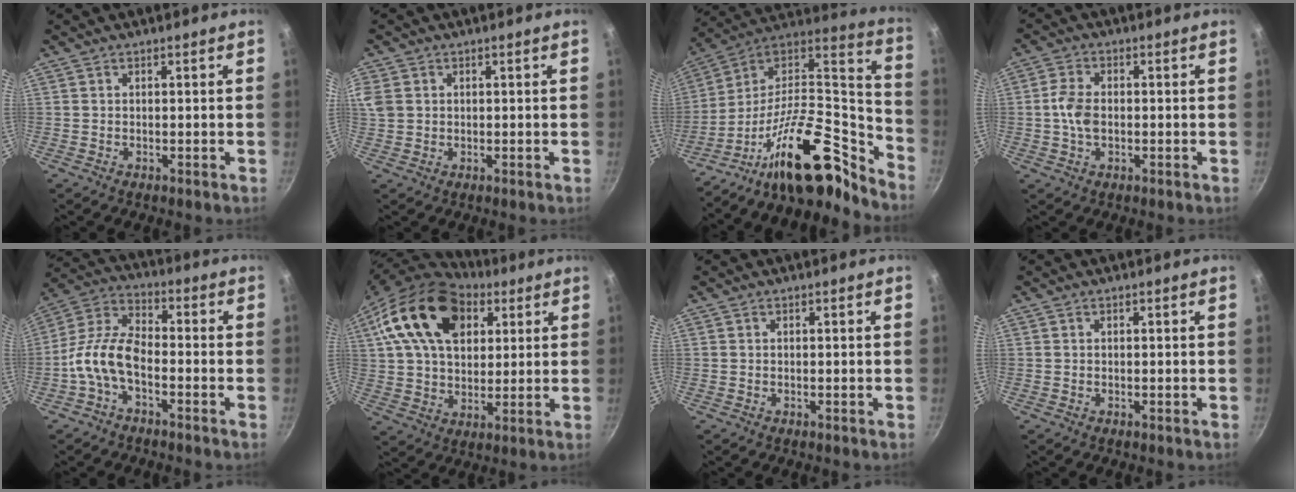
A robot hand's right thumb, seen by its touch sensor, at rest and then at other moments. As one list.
[{"total": 6.4, "force": [1.6, 5.3, 3.4], "torque": [-0.076, 0.008, 0.033]}, {"total": 25.0, "force": [-17.1, 9.5, 15.6], "torque": [-0.174, 0.115, -0.303]}, {"total": 5.2, "force": [-0.4, 3.2, 4.0], "torque": [-0.081, 0.013, -0.013]}, {"total": 9.8, "force": [-3.8, 5.0, 7.6], "torque": [-0.146, 0.042, -0.088]}, {"total": 22.3, "force": [8.9, 14.5, 14.4], "torque": [-0.227, -0.005, 0.150]}, {"total": 0.0}, {"total": 0.0}]